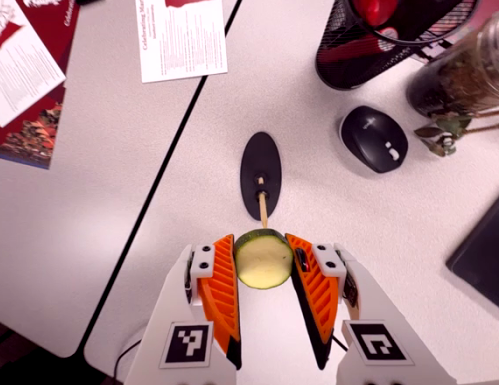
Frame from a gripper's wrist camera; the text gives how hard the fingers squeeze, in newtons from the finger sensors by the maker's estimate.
{"total": 11.2, "left": 11.1, "right": 11.4}